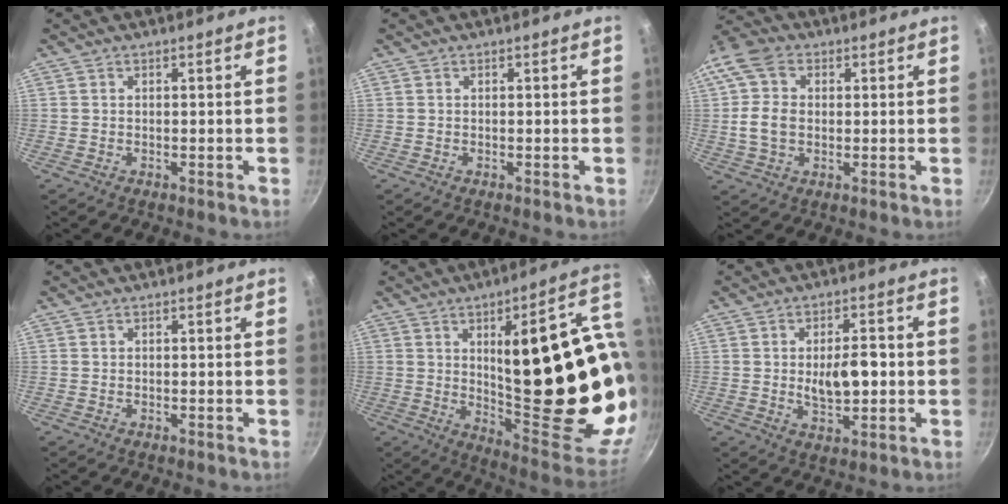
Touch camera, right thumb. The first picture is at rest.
{"total": 0.0}
{"total": 10.9, "force": [1.1, 8.2, 7.1], "torque": [-0.132, 0.013, 0.009]}
{"total": 0.0}
{"total": 32.5, "force": [1.6, 11.3, 30.4], "torque": [-0.394, -0.017, 0.052]}
{"total": 8.0, "force": [-0.2, 3.9, 7.0], "torque": [-0.092, 0.001, 0.001]}